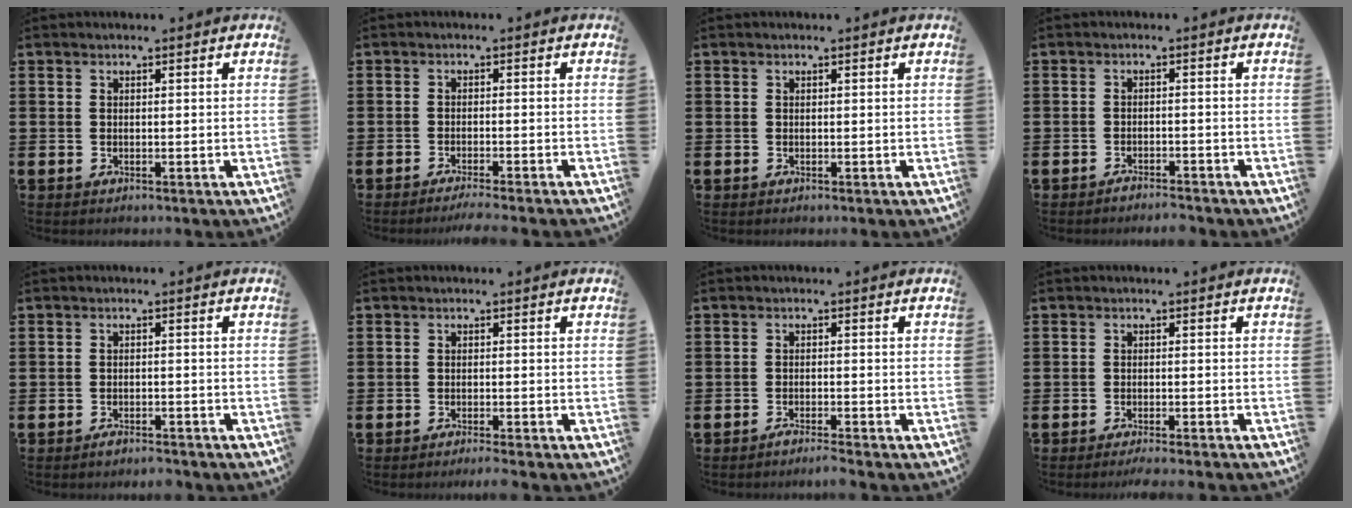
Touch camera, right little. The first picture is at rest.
{"total": 1.5, "force": [-1.4, -0.2, 0.7], "torque": [-0.009, 0.000, -0.026]}
{"total": 0.0}
{"total": 1.7, "force": [-1.7, 0.0, 0.1], "torque": [-0.007, 0.002, -0.035]}
{"total": 1.6, "force": [-1.5, 0.2, 0.5], "torque": [-0.012, 0.002, -0.030]}
{"total": 1.0, "force": [-0.9, -0.1, 0.5], "torque": [-0.007, -0.002, -0.017]}
{"total": 1.5, "force": [-1.4, -0.1, 0.5], "torque": [-0.009, -0.002, -0.026]}
{"total": 1.3, "force": [-1.2, -0.2, 0.5], "torque": [-0.007, -0.001, -0.022]}